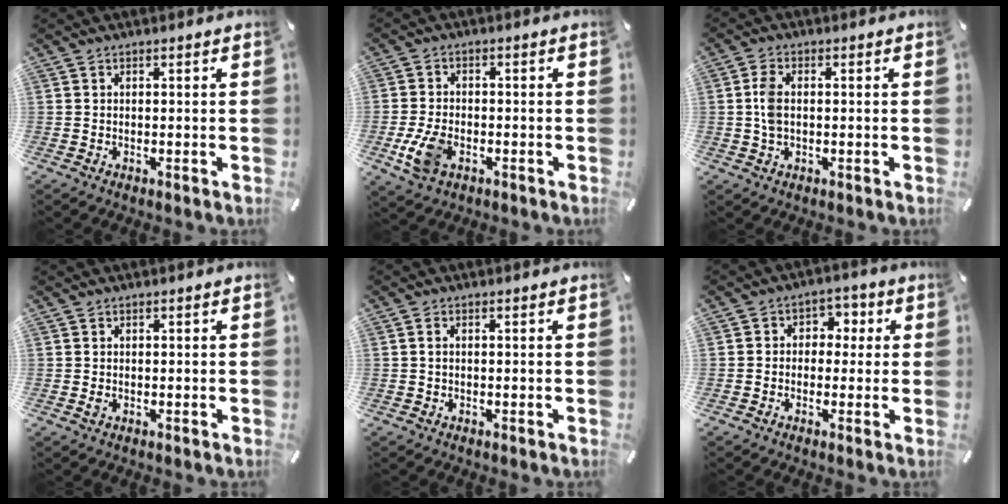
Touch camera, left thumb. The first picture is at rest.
{"total": 7.5, "force": [-2.5, 4.9, 5.1], "torque": [-0.125, 0.002, -0.048]}
{"total": 4.6, "force": [0.1, 2.7, 3.8], "torque": [-0.087, 0.003, -0.002]}
{"total": 0.8, "force": [-0.1, 0.6, 0.5], "torque": [-0.009, 0.002, -0.002]}
{"total": 1.0, "force": [0.1, 0.6, 0.8], "torque": [-0.016, 0.003, 0.000]}
{"total": 5.1, "force": [-1.2, 4.6, 1.8], "torque": [-0.023, 0.019, -0.027]}